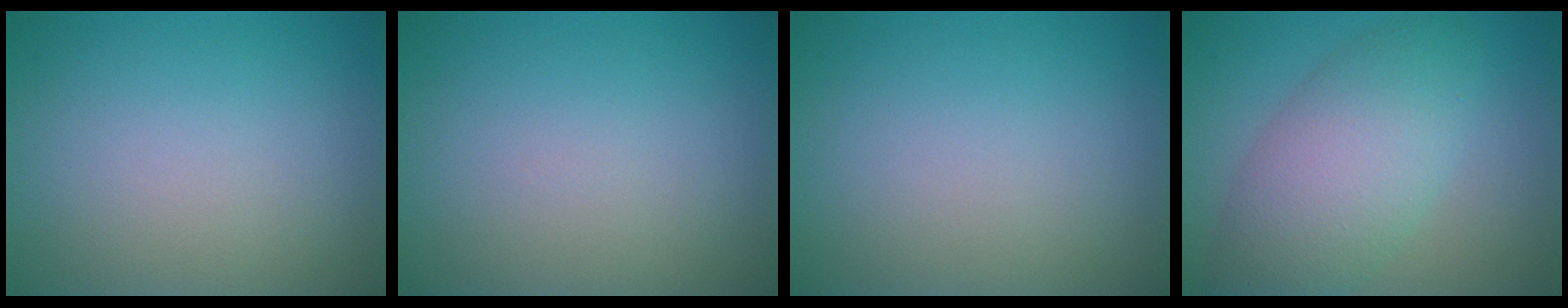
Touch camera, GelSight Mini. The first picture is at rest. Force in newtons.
{"total": 0.0}
{"total": 0.0}
{"total": 6.8, "press": 6.8, "slide": 0.2}